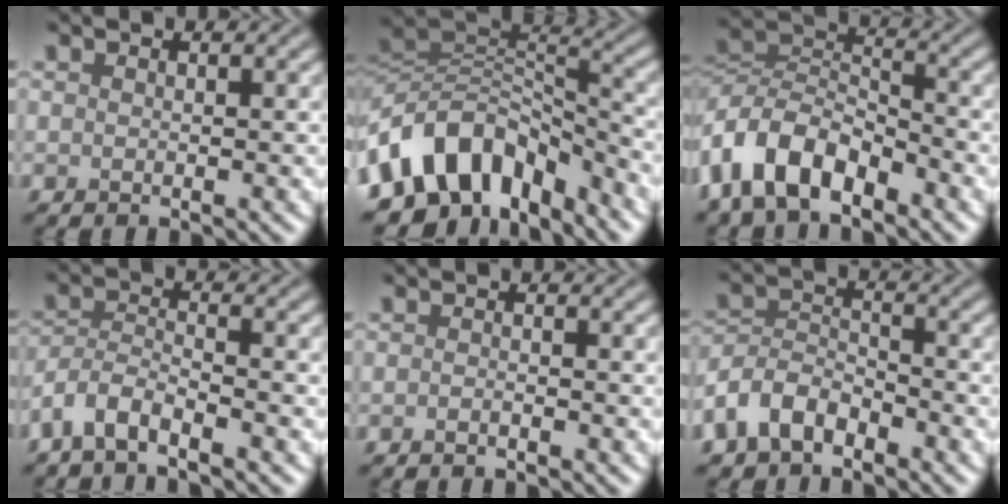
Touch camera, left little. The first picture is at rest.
{"total": 9.9, "force": [-5.2, 6.3, 5.6], "torque": [-0.092, 0.021, -0.102]}
{"total": 7.5, "force": [-4.4, 4.0, 4.6], "torque": [-0.087, 0.006, -0.095]}
{"total": 3.6, "force": [-2.9, 0.8, 1.9], "torque": [-0.041, 0.000, -0.068]}
{"total": 0.5, "force": [-0.5, 0.1, 0.3], "torque": [-0.005, 0.000, -0.009]}
{"total": 4.6, "force": [-2.9, 2.7, 2.3], "torque": [-0.051, 0.004, -0.069]}